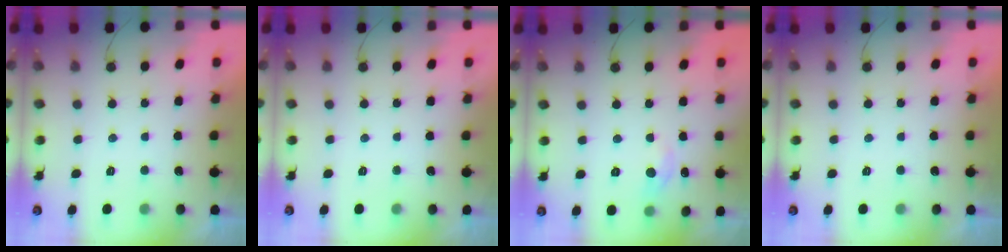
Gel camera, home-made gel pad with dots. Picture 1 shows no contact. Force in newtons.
{"total": 0.0}
{"total": 6.3, "press": 6.3, "slide": 0.9}
{"total": 0.0}